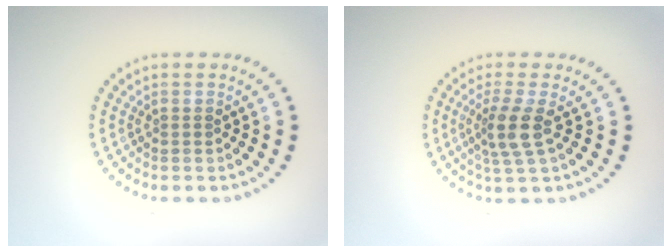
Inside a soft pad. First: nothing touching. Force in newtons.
{"total": 2.8, "press": 2.3, "slide": 1.7}